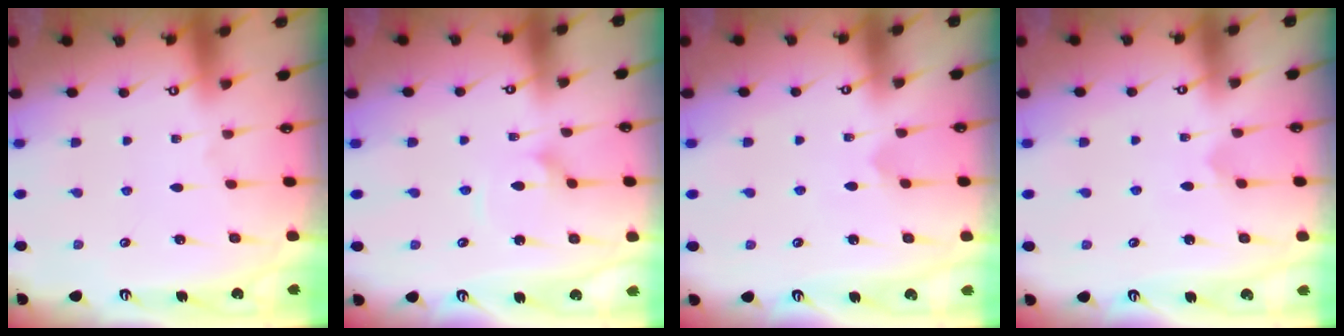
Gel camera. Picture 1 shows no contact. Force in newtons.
{"total": 1.7, "press": 1.7, "slide": 0.2}
{"total": 2.3, "press": 2.3, "slide": 0.2}
{"total": 2.3, "press": 2.3, "slide": 0.2}